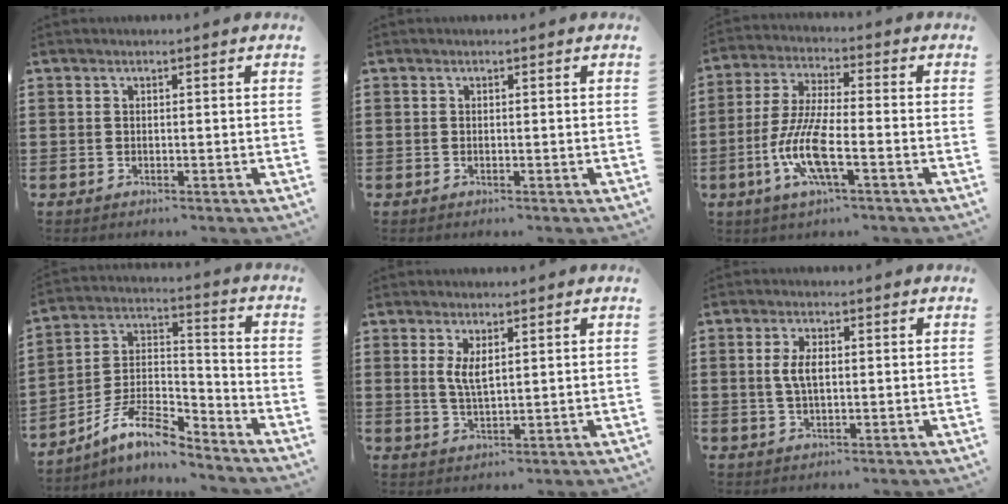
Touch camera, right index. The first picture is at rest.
{"total": 0.0}
{"total": 9.6, "force": [-3.7, 2.3, 8.5], "torque": [-0.193, -0.015, -0.074]}
{"total": 10.2, "force": [-8.2, 2.5, 5.5], "torque": [-0.118, 0.011, -0.164]}
{"total": 3.4, "force": [1.2, 1.2, 3.0], "torque": [-0.062, 0.004, 0.020]}
{"total": 3.9, "force": [0.4, 1.7, 3.5], "torque": [-0.078, 0.004, 0.002]}